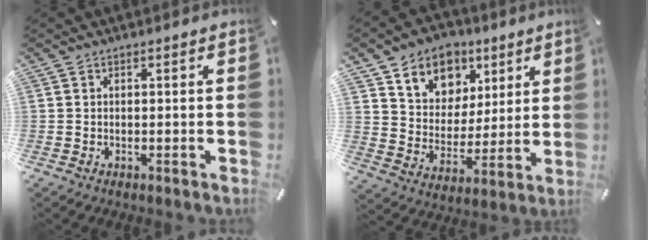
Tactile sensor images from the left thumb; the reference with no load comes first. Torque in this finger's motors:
{"motor_torque": [1.83, 1.83, 1.39, -1.38, 0.12]}